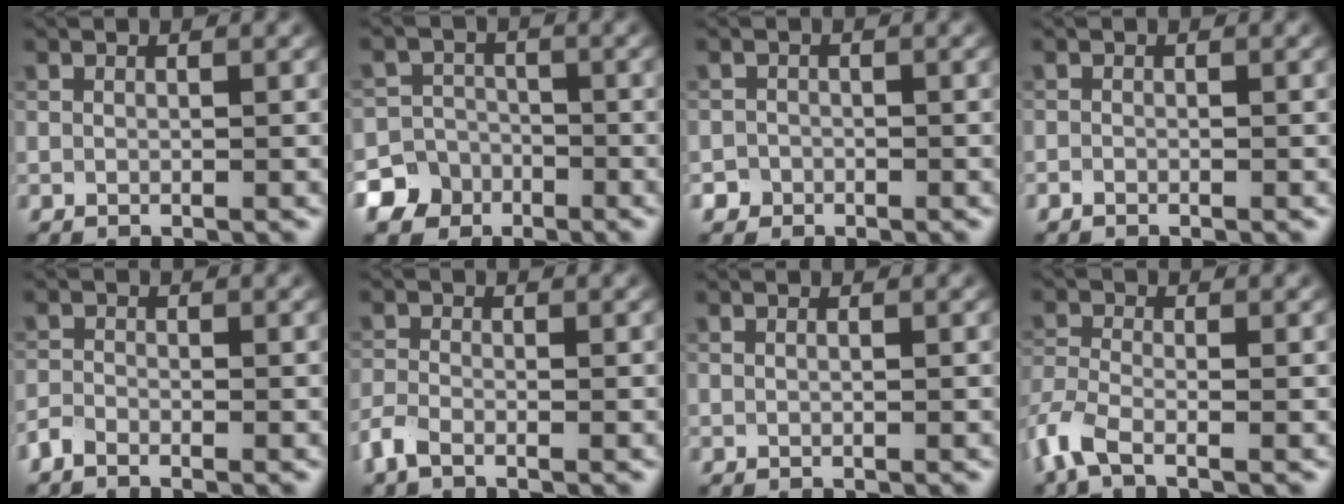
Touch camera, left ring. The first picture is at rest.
{"total": 7.4, "force": [-4.6, 5.7, 0.9], "torque": [-0.007, -0.017, -0.100]}
{"total": 1.7, "force": [-1.3, 1.2, -0.1], "torque": [0.010, 0.008, -0.020]}
{"total": 0.6, "force": [-0.5, 0.3, 0.1], "torque": [0.001, -0.002, -0.010]}
{"total": 1.4, "force": [-1.3, 0.4, 0.4], "torque": [-0.009, 0.001, -0.035]}
{"total": 2.2, "force": [-1.6, 0.9, 1.3], "torque": [-0.033, -0.002, -0.044]}
{"total": 0.0}
{"total": 3.9, "force": [-2.7, 1.2, 2.5], "torque": [-0.064, -0.012, -0.071]}